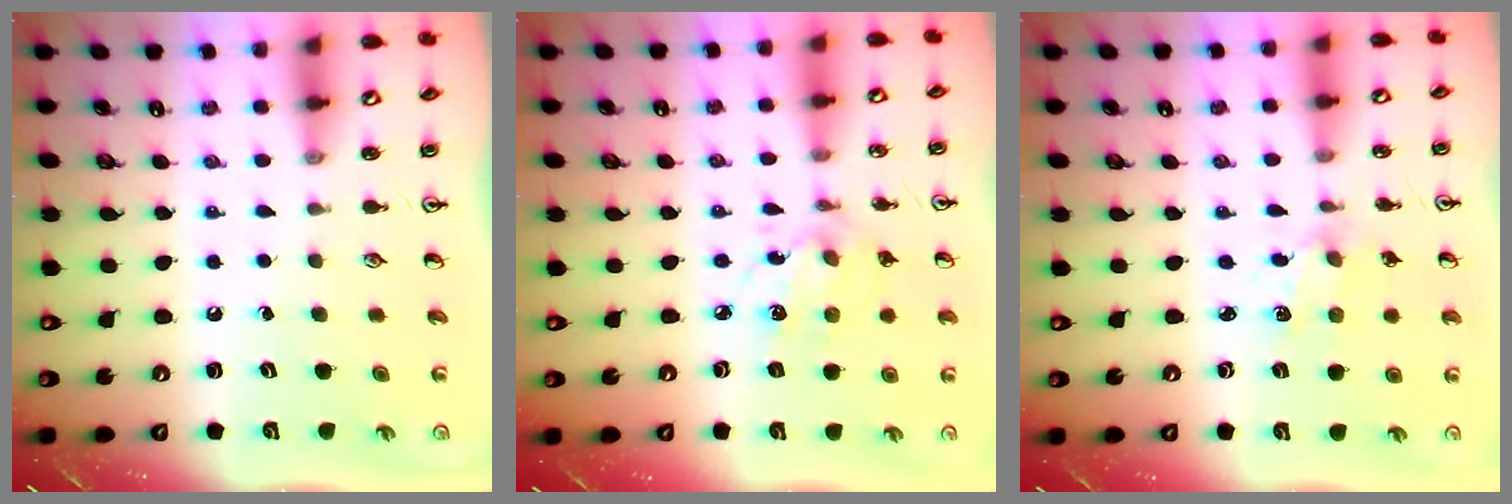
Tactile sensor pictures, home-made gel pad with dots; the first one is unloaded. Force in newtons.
{"total": 6.9, "press": 6.8, "slide": 0.6}
{"total": 1.5, "press": 1.4, "slide": 0.5}